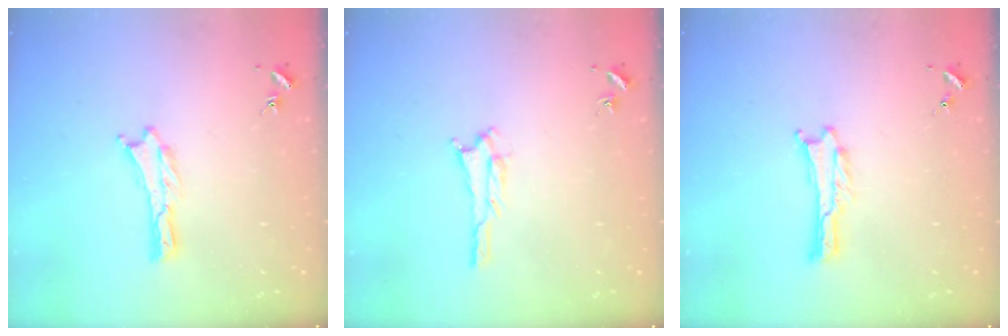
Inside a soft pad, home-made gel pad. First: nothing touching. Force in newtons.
{"total": 1.3, "press": 1.3, "slide": 0.2}
{"total": 0.0}